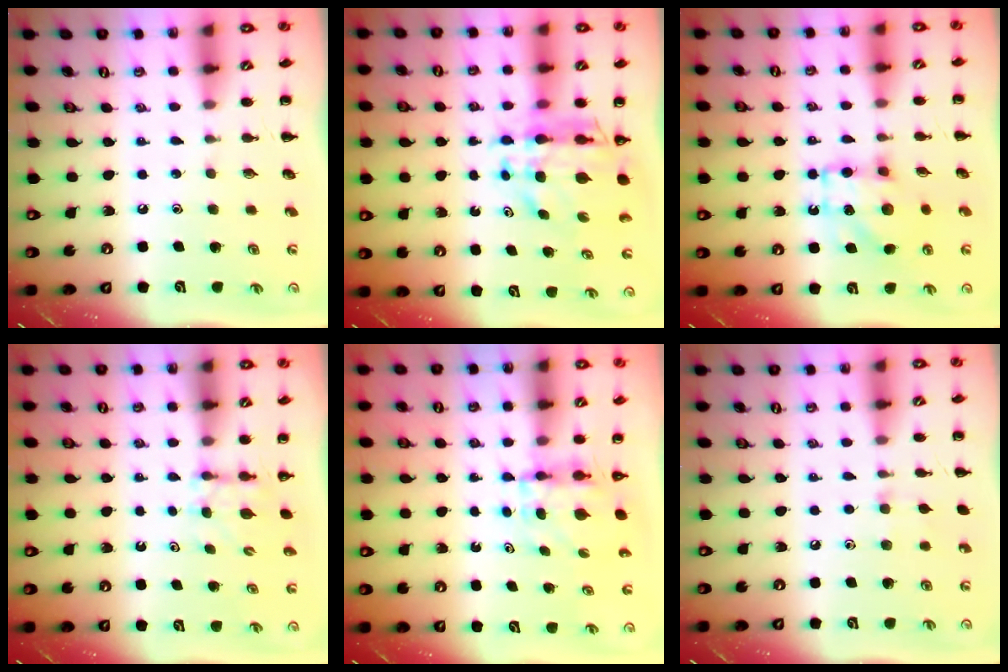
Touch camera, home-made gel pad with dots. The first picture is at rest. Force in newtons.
{"total": 8.9, "press": 8.3, "slide": 3.3}
{"total": 10.7, "press": 10.6, "slide": 1.2}
{"total": 3.5, "press": 3.3, "slide": 1.2}
{"total": 3.9, "press": 3.9, "slide": 0.3}
{"total": 6.1, "press": 5.8, "slide": 1.9}